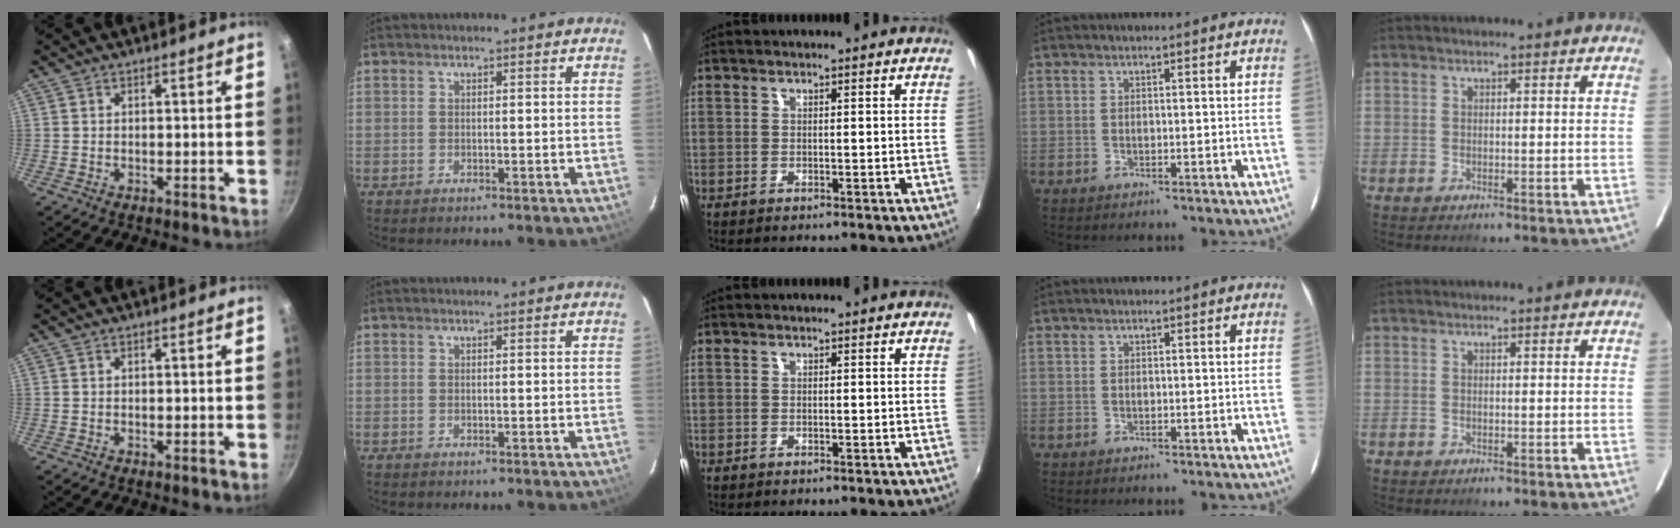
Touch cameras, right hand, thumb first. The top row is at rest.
{}